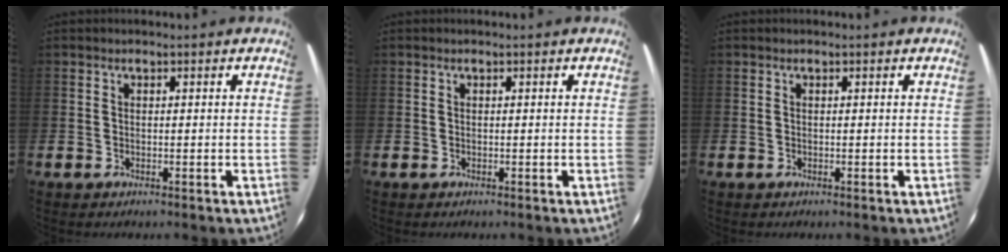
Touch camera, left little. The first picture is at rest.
{"total": 0.0}
{"total": 0.0}